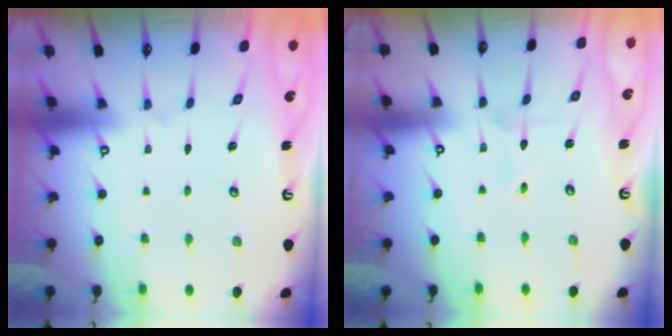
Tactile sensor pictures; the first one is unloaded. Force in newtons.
{"total": 2.7, "press": 2.7, "slide": 0.3}